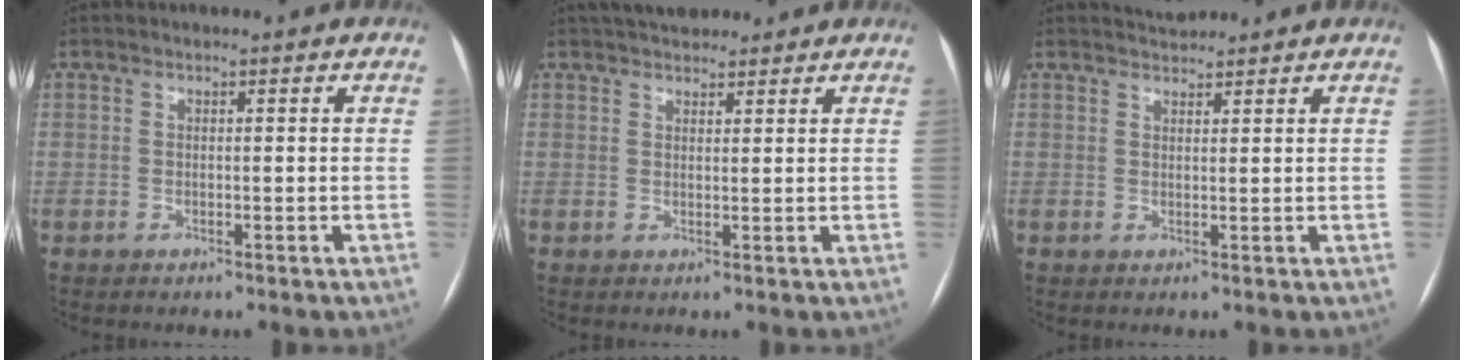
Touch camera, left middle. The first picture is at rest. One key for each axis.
{"total": 6.6, "fx": 5.8, "fy": 2.2, "fz": 2.4, "tx": -0.030, "ty": 0.031, "tz": 0.088}
{"total": 2.1, "fx": 2.0, "fy": 0.2, "fz": 0.0, "tx": -0.005, "ty": 0.012, "tz": 0.038}